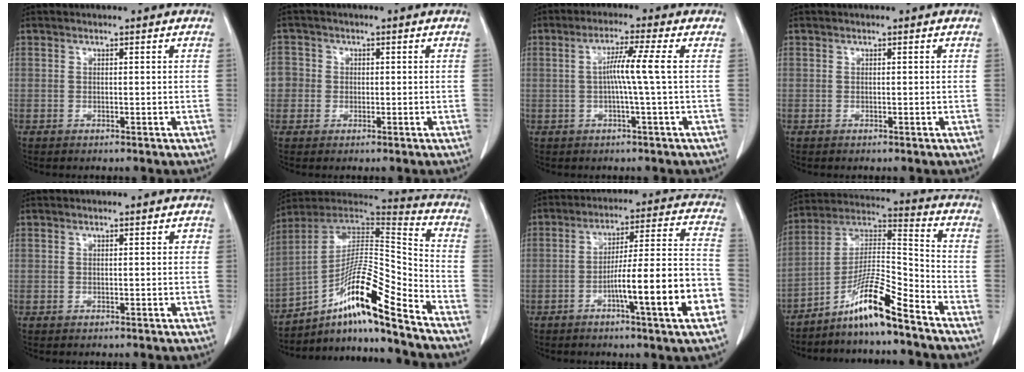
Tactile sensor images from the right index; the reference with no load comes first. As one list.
[{"total": 3.2, "force": [-0.3, 3.2, 0.3], "torque": [0.007, 0.010, -0.011]}, {"total": 5.3, "force": [0.1, -1.3, 5.1], "torque": [-0.092, 0.008, 0.004]}, {"total": 0.0}, {"total": 0.6, "force": [0.1, 0.3, 0.5], "torque": [-0.003, 0.002, 0.001]}, {"total": 17.6, "force": [-11.2, 0.8, 13.6], "torque": [-0.249, 0.014, -0.190]}, {"total": 15.3, "force": [-5.6, 0.1, 14.2], "torque": [-0.216, 0.009, -0.087]}, {"total": 11.4, "force": [-8.3, 0.1, 7.7], "torque": [-0.148, 0.010, -0.151]}]